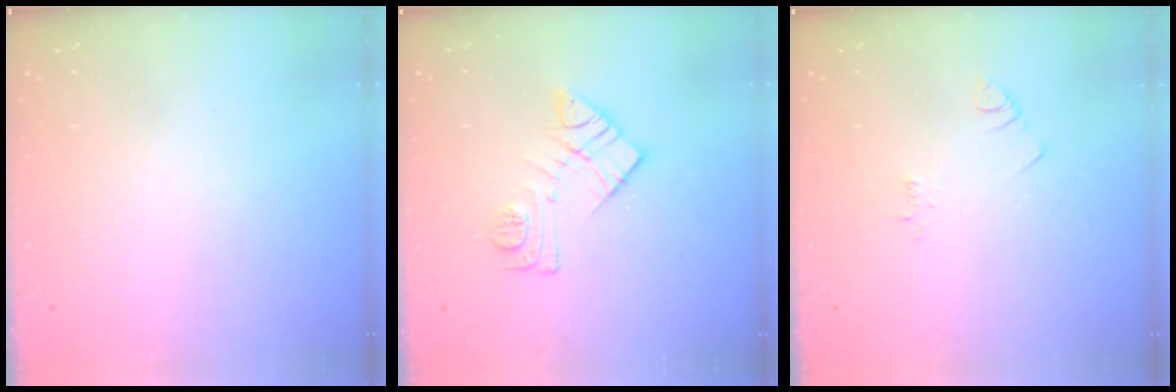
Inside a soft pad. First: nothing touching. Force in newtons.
{"total": 11.3, "press": 11.3, "slide": 0.4}
{"total": 2.1, "press": 2.1, "slide": 0.4}